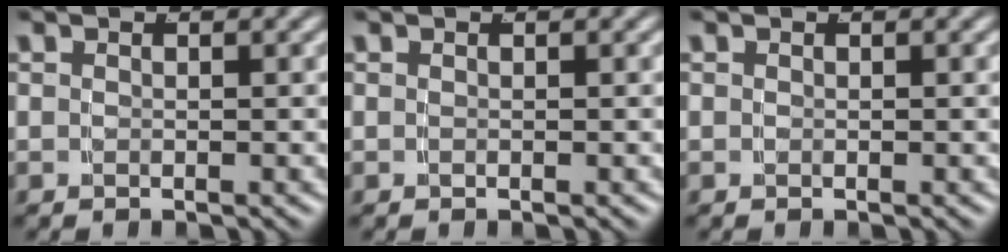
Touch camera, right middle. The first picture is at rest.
{"total": 0.0}
{"total": 0.0}